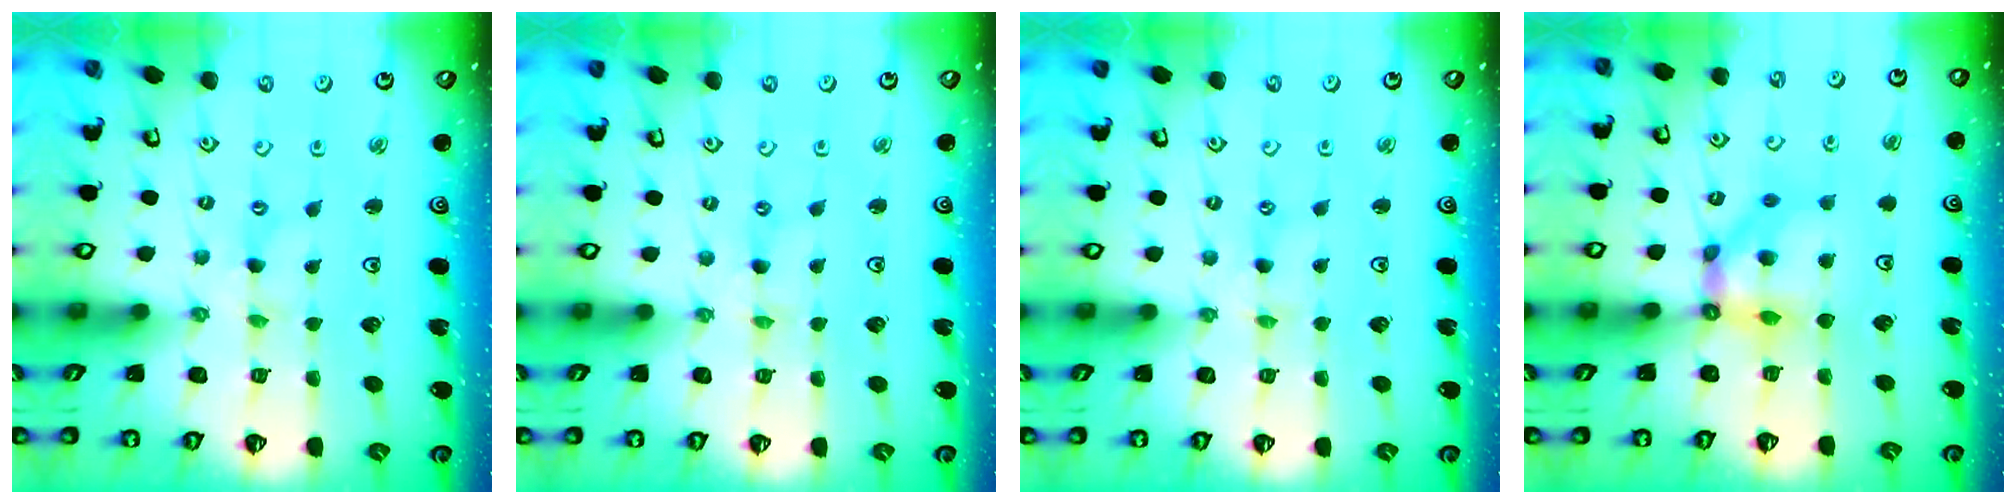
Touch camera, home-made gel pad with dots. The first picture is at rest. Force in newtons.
{"total": 0.0}
{"total": 0.0}
{"total": 9.0, "press": 9.0, "slide": 1.0}